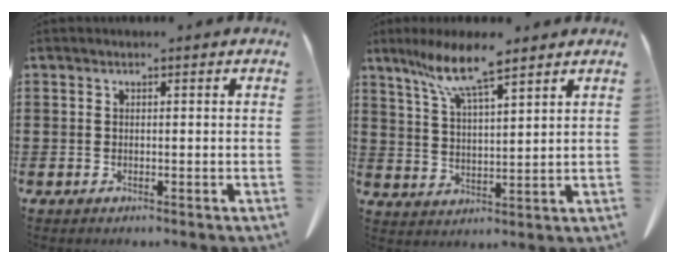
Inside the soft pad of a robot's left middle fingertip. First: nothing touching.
{"total": 8.7, "force": [6.6, 1.1, 5.6], "torque": [-0.126, -0.016, 0.117]}